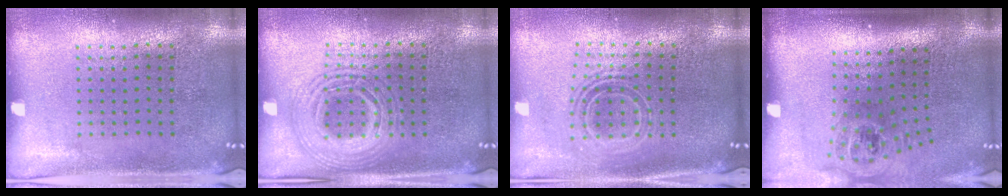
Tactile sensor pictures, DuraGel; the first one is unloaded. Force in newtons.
{"total": 2.7, "press": 2.7, "slide": 0.3}
{"total": 1.7, "press": 1.4, "slide": 1.1}
{"total": 1.6, "press": 1.2, "slide": 1.1}